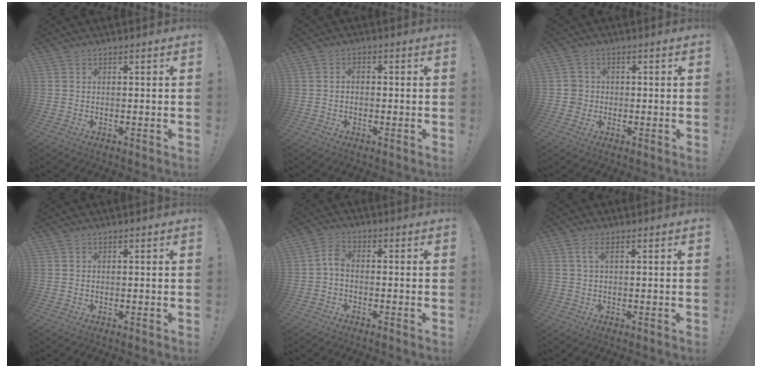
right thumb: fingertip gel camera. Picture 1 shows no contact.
{"total": 2.0, "force": [-0.7, 1.2, 1.4], "torque": [-0.027, 0.006, -0.013]}
{"total": 4.0, "force": [-0.5, 3.8, 1.0], "torque": [-0.010, 0.009, -0.007]}
{"total": 0.0}
{"total": 3.8, "force": [-1.3, 2.0, 3.0], "torque": [-0.062, 0.012, -0.023]}
{"total": 2.5, "force": [0.7, 0.7, 2.3], "torque": [-0.049, 0.004, 0.012]}